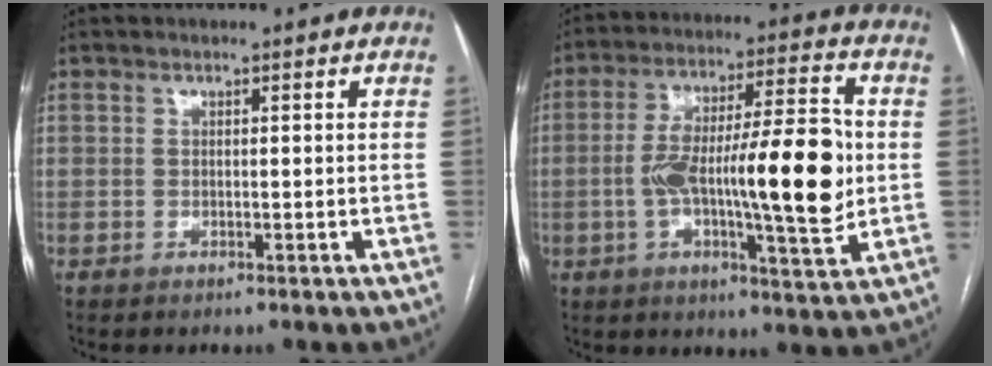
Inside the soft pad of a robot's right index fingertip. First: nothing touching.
{"total": 18.8, "force": [-1.2, 3.4, 18.4], "torque": [-0.304, 0.016, -0.017]}